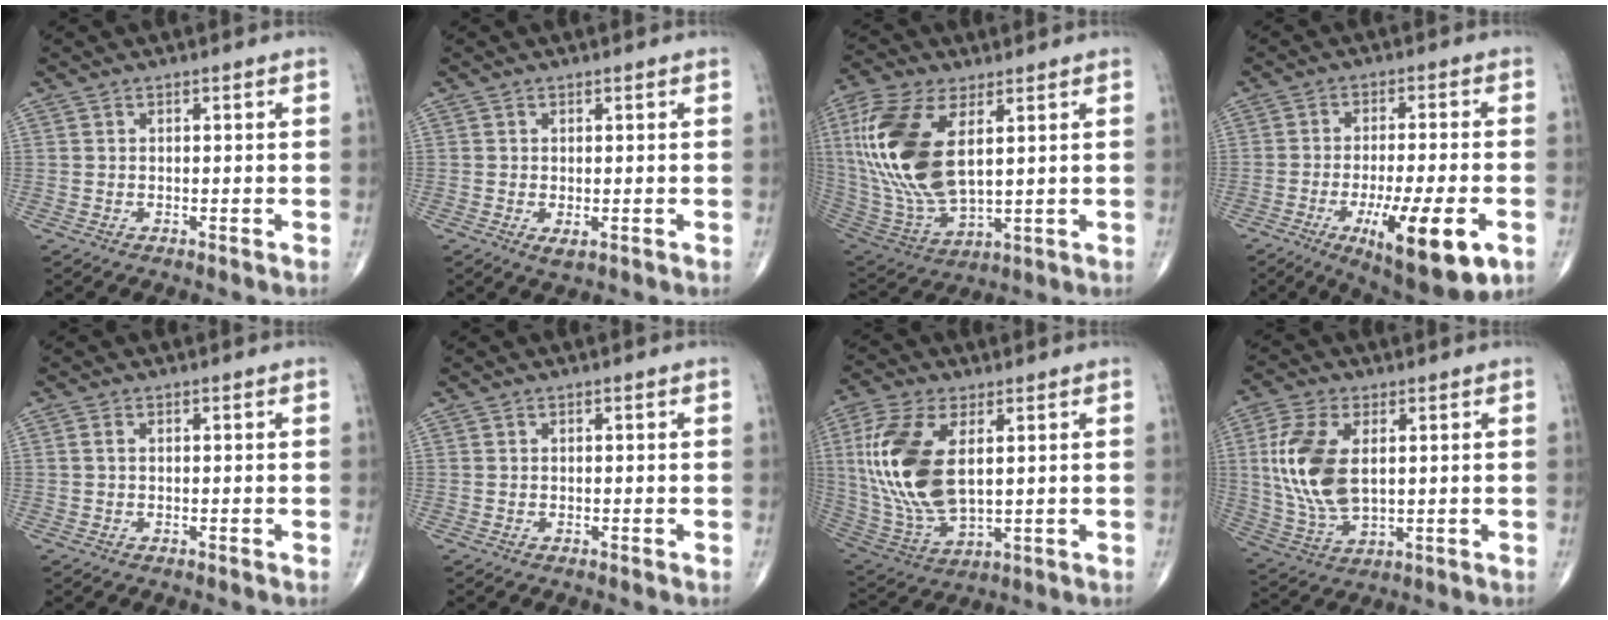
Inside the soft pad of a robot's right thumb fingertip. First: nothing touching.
{"total": 1.8, "force": [-0.5, 0.8, 1.5], "torque": [-0.027, -0.005, -0.004]}
{"total": 21.6, "force": [5.1, 10.6, 18.1], "torque": [-0.397, -0.024, 0.101]}
{"total": 16.1, "force": [-6.1, 4.0, 14.3], "torque": [-0.218, -0.001, -0.083]}
{"total": 0.9, "force": [0.1, 0.5, 0.7], "torque": [-0.017, 0.003, 0.001]}
{"total": 0.0}
{"total": 18.3, "force": [3.3, 9.3, 15.4], "torque": [-0.334, -0.015, 0.071]}
{"total": 14.0, "force": [2.2, 7.6, 11.6], "torque": [-0.245, -0.009, 0.049]}